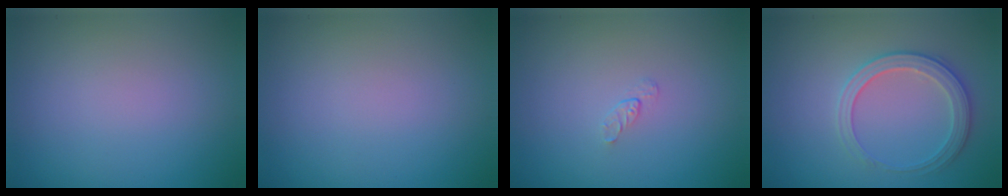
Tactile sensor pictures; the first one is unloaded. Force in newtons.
{"total": 0.0}
{"total": 0.5, "press": 0.3, "slide": 0.4}
{"total": 3.0, "press": 2.9, "slide": 0.2}